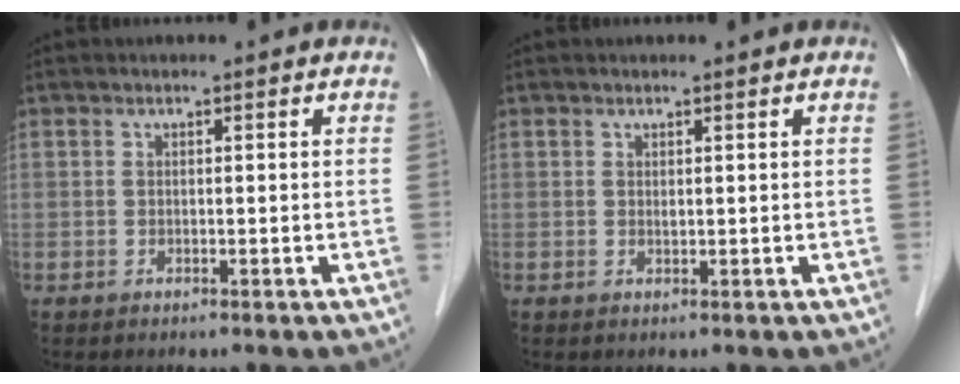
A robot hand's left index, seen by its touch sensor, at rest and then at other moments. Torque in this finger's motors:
{"motor_torque": [-0.05, -0.03, -0.02, 0.00]}